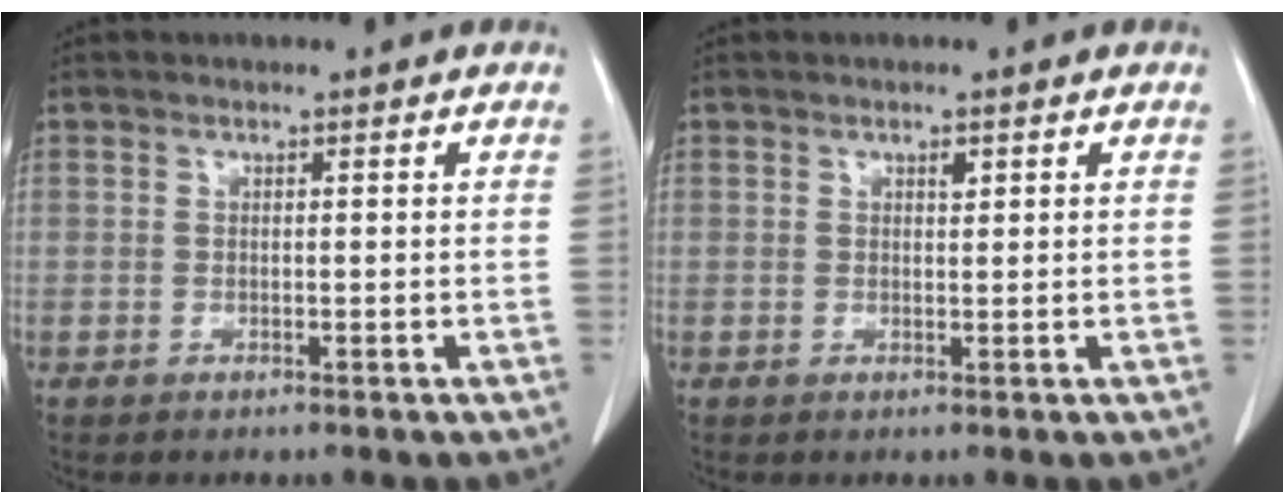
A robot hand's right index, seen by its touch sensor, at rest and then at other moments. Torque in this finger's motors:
{"motor_torque": [0.20, 0.03, -0.02, 0.01]}